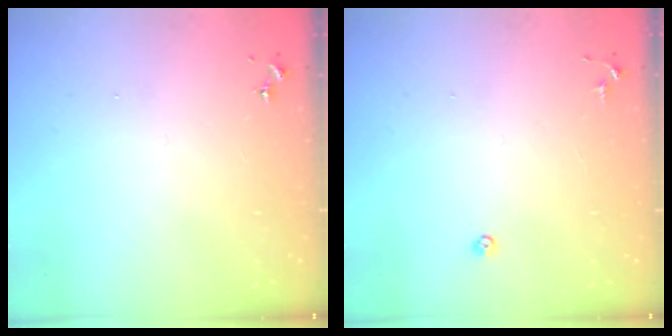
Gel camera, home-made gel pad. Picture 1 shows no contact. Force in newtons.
{"total": 3.3, "press": 3.3, "slide": 0.7}